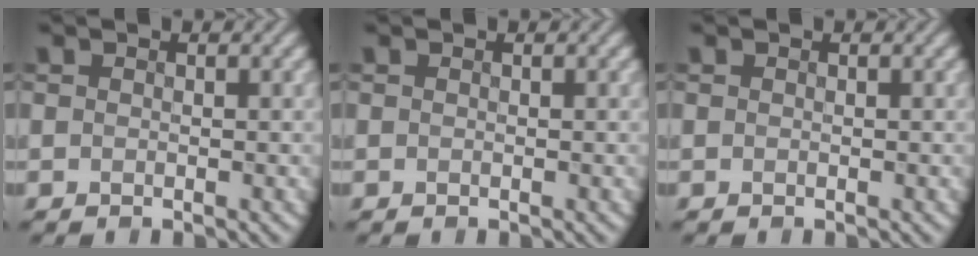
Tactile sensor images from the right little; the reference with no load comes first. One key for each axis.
{"total": 0.0}
{"total": 0.0}